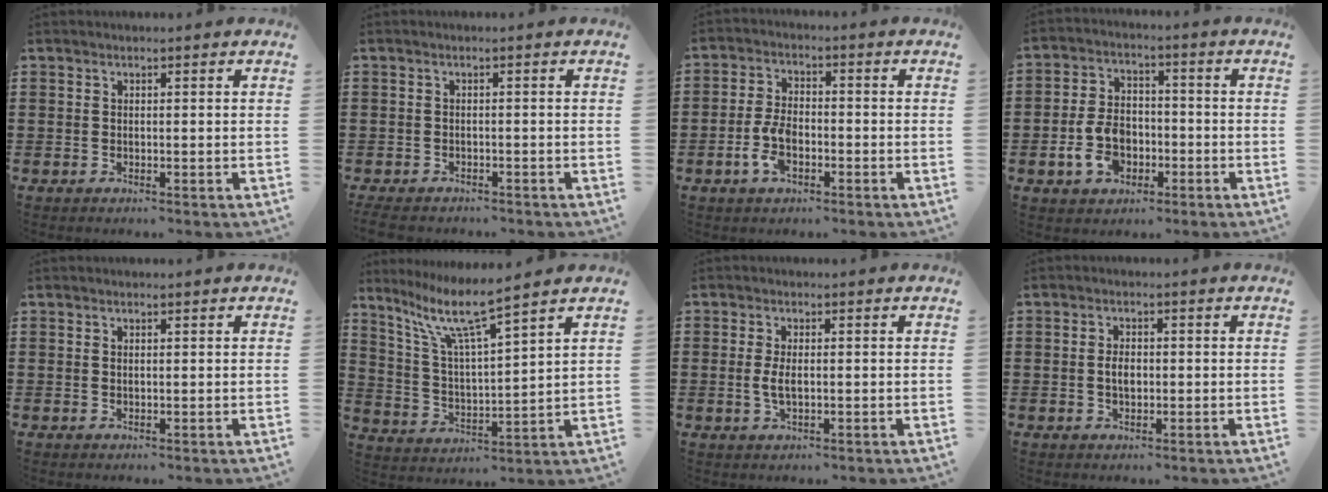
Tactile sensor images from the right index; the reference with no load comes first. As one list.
[{"total": 1.8, "force": [-1.7, 0.4, 0.4], "torque": [-0.019, -0.003, -0.038]}, {"total": 5.6, "force": [-2.0, 2.9, 4.3], "torque": [-0.109, -0.003, -0.045]}, {"total": 7.7, "force": [-2.4, 5.2, 5.2], "torque": [-0.120, 0.008, -0.047]}, {"total": 0.5, "force": [0.3, 0.1, 0.4], "torque": [-0.009, 0.000, 0.006]}, {"total": 9.0, "force": [6.9, 0.3, 5.7], "torque": [-0.131, -0.033, 0.120]}, {"total": 3.0, "force": [-0.1, 1.4, 2.7], "torque": [-0.068, -0.002, -0.006]}, {"total": 2.6, "force": [-0.1, 1.4, 2.2], "torque": [-0.036, 0.000, -0.005]}]